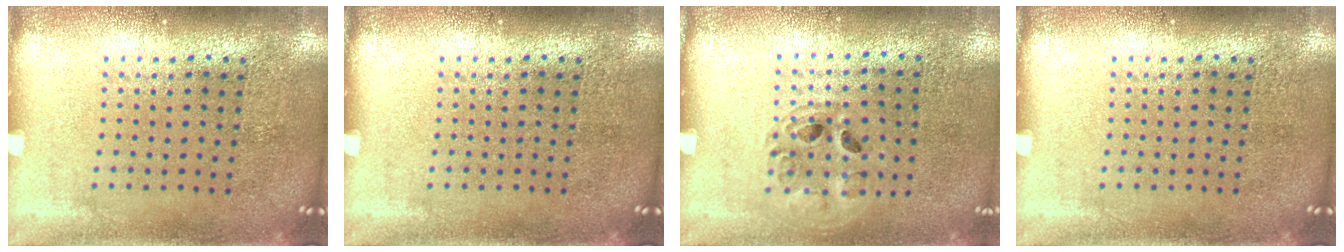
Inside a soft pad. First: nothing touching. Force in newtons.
{"total": 0.0}
{"total": 1.0, "press": 1.0, "slide": 0.2}
{"total": 0.0}